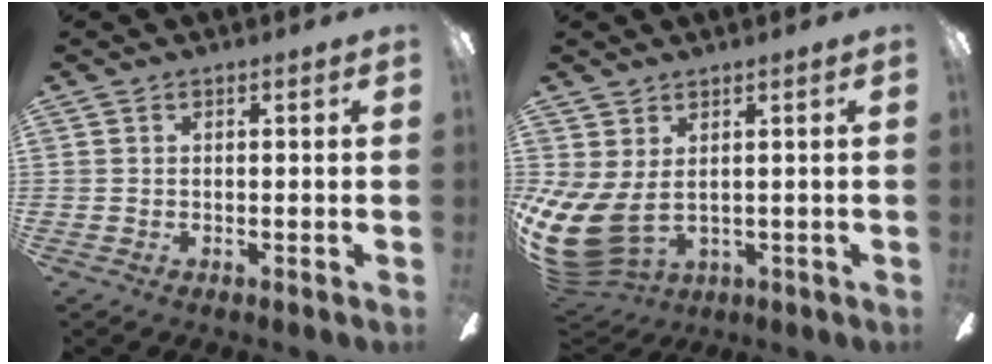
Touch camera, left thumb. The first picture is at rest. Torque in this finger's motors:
{"motor_torque": [1.56, 3.44, 2.77, 0.00, 1.05]}